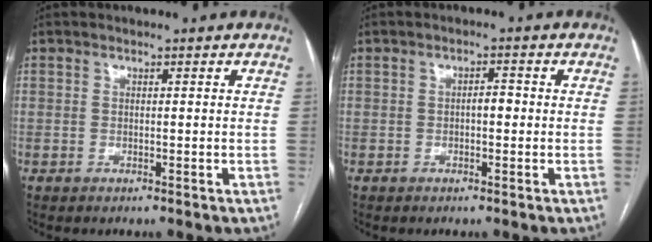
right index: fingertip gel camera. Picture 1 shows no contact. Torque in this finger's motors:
{"motor_torque": [0.57, -0.03, 0.00, 0.04]}